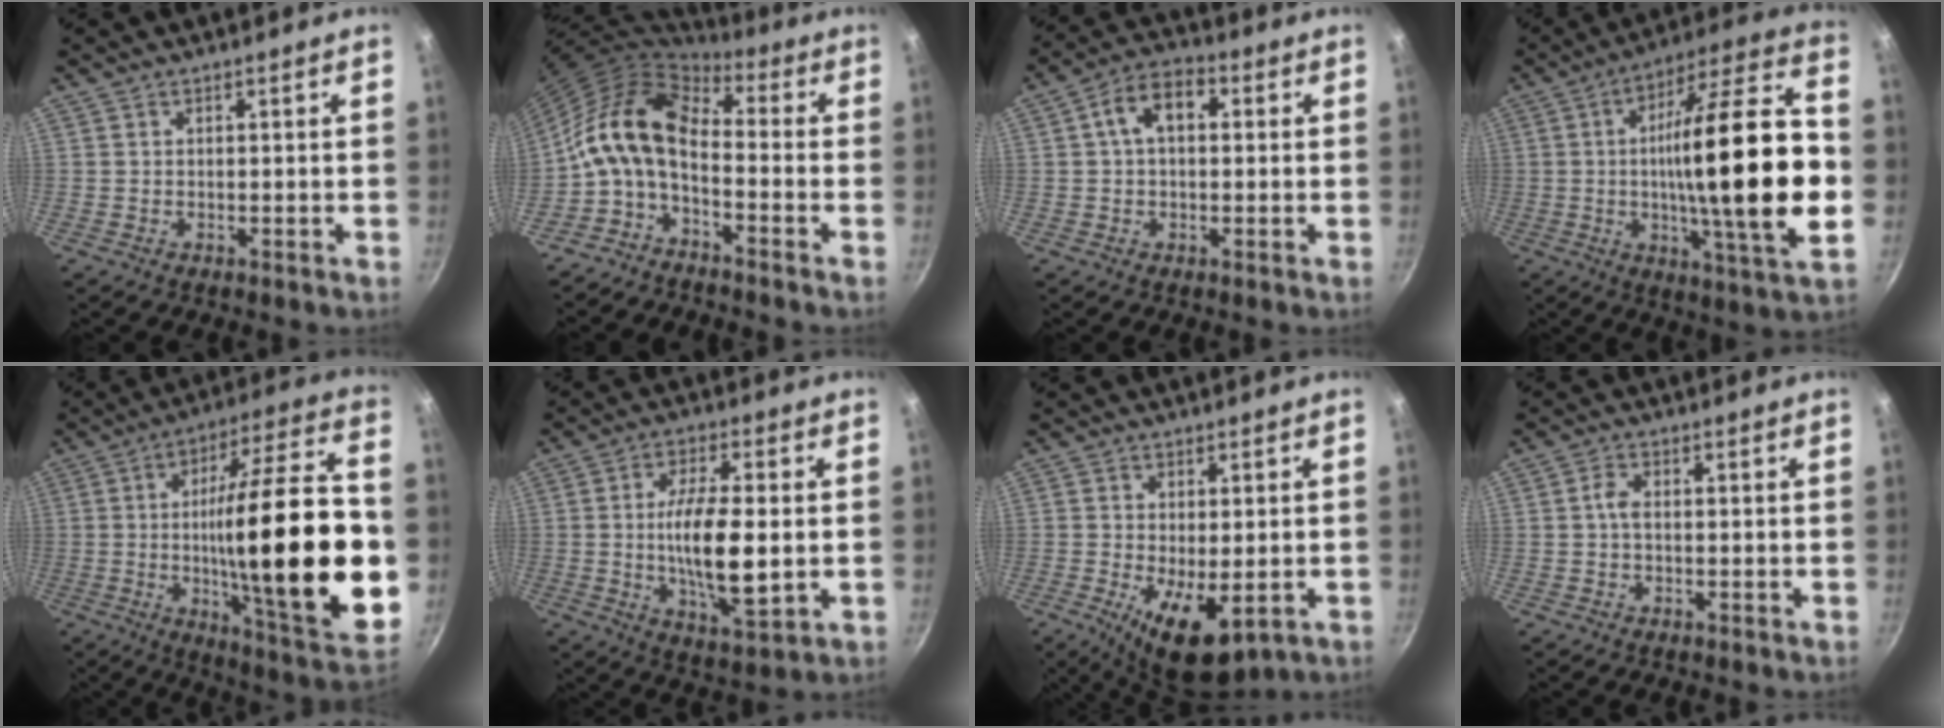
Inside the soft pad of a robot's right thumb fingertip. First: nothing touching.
{"total": 12.0, "force": [-1.9, 6.7, 9.8], "torque": [-0.181, 0.040, -0.051]}
{"total": 7.9, "force": [1.4, 5.0, 5.9], "torque": [-0.083, 0.023, 0.011]}
{"total": 27.2, "force": [-2.2, 5.6, 26.5], "torque": [-0.408, 0.028, -0.039]}
{"total": 32.8, "force": [-3.3, 7.9, 31.6], "torque": [-0.473, 0.006, -0.048]}
{"total": 13.7, "force": [-0.8, 4.7, 12.9], "torque": [-0.235, -0.001, -0.013]}
{"total": 9.8, "force": [-2.7, 4.4, 8.3], "torque": [-0.128, -0.013, -0.030]}
{"total": 2.2, "force": [-0.1, 1.1, 1.9], "torque": [-0.044, 0.007, -0.006]}